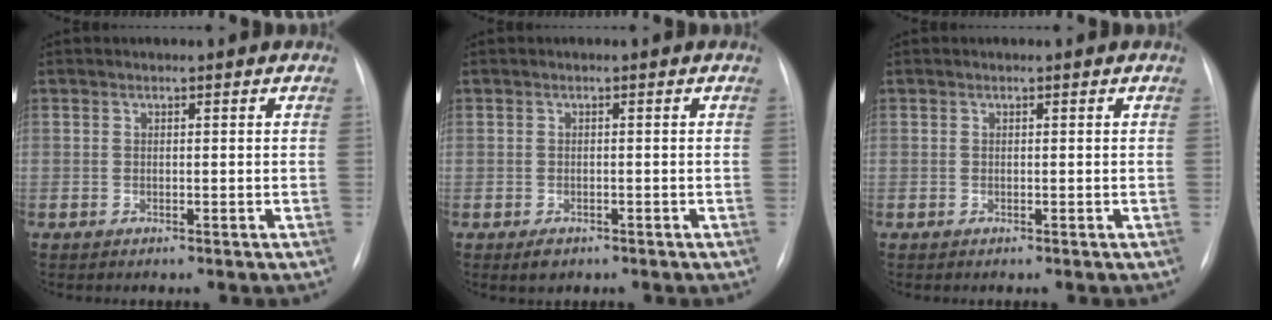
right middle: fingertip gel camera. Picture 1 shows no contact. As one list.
[{"total": 1.7, "force": [-1.1, 1.0, 0.8], "torque": [-0.016, -0.001, -0.009]}, {"total": 0.0}]